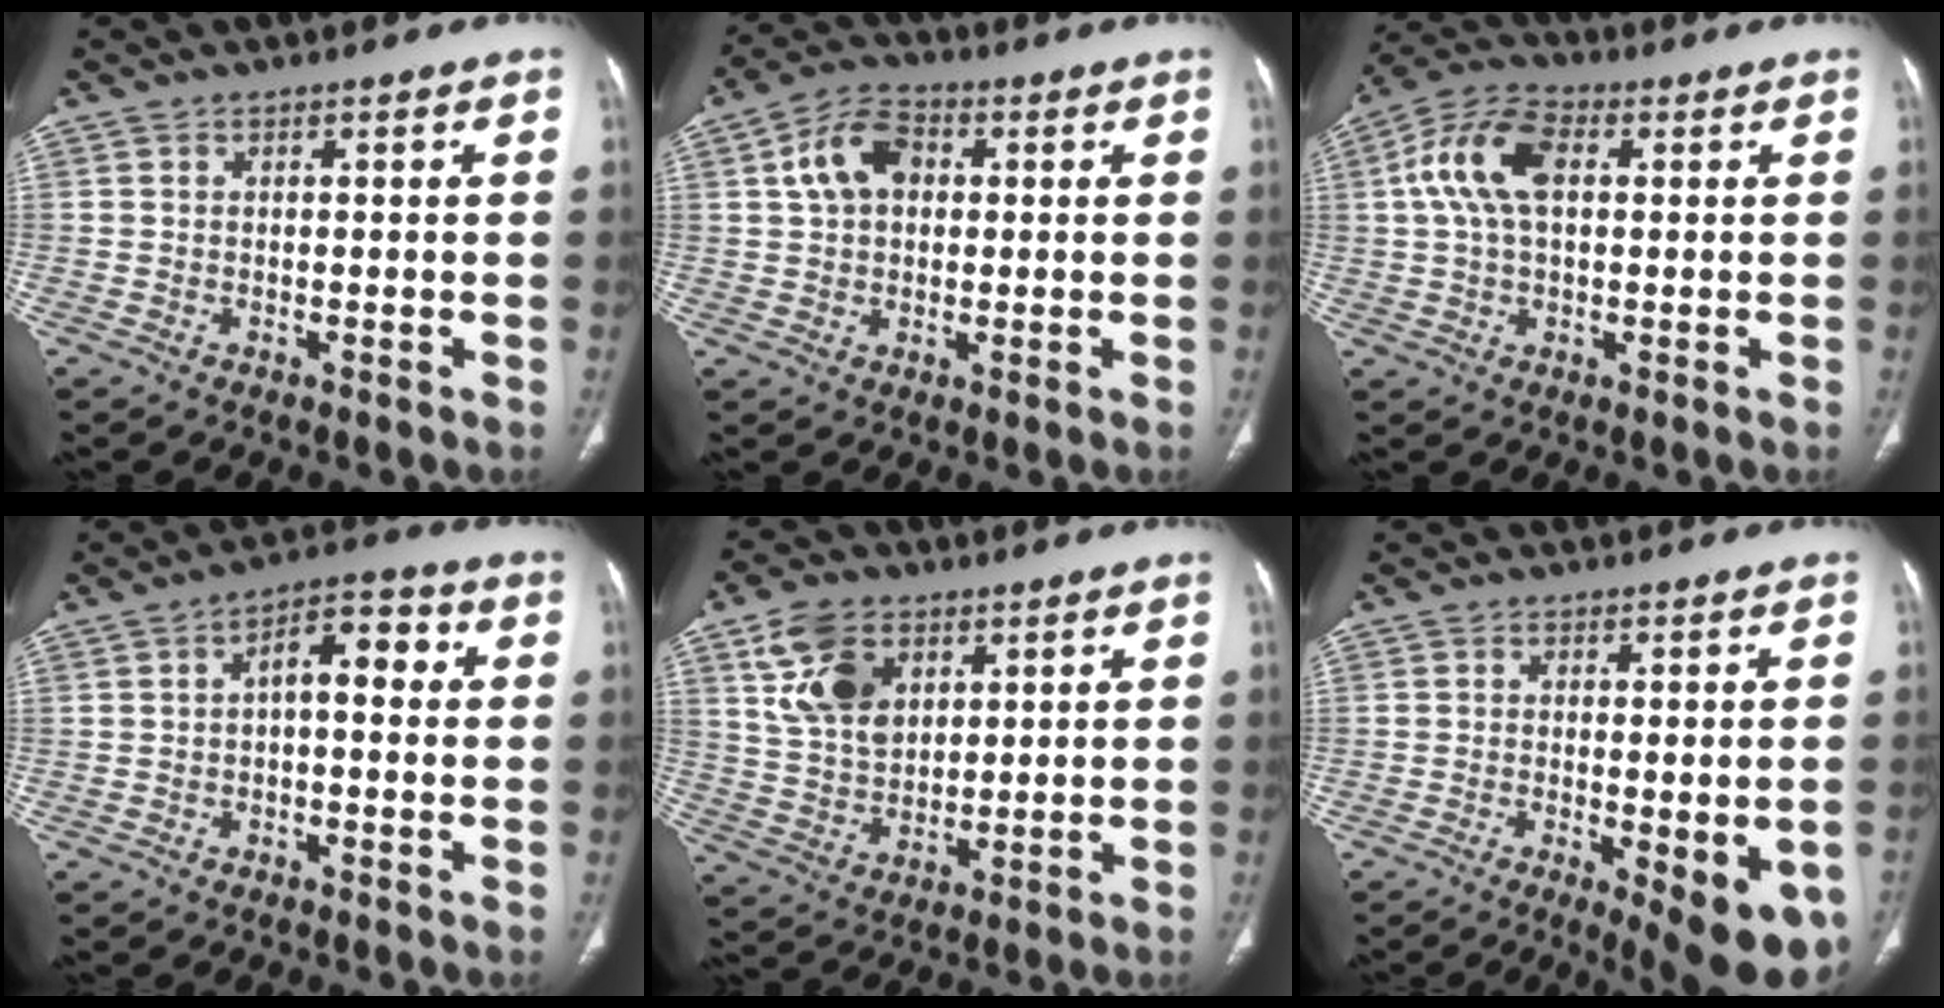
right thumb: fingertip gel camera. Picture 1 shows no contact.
{"total": 8.8, "force": [2.0, 6.1, 6.0], "torque": [-0.101, 0.016, 0.030]}
{"total": 11.1, "force": [2.2, 6.4, 8.8], "torque": [-0.179, 0.024, 0.037]}
{"total": 7.3, "force": [0.8, 3.6, 6.3], "torque": [-0.079, 0.029, 0.004]}
{"total": 11.5, "force": [5.0, 7.6, 6.9], "torque": [-0.107, -0.017, 0.102]}
{"total": 12.3, "force": [-5.1, 4.2, 10.4], "torque": [-0.111, -0.013, -0.062]}